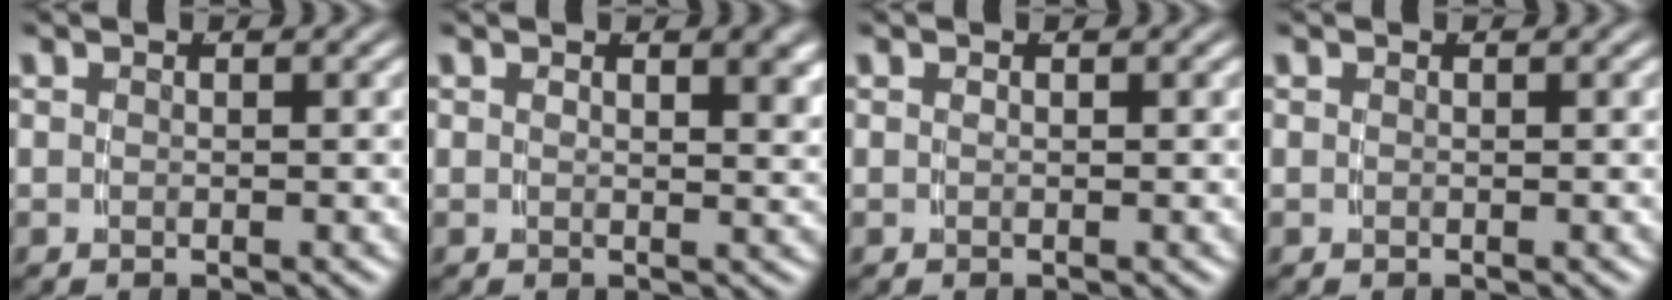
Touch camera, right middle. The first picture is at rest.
{"total": 1.4, "force": [0.8, -0.2, 1.1], "torque": [-0.010, -0.006, 0.017]}
{"total": 0.0}
{"total": 0.0}